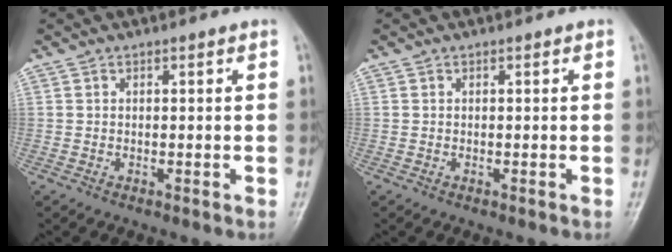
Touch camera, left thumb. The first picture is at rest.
{"total": 0.0}